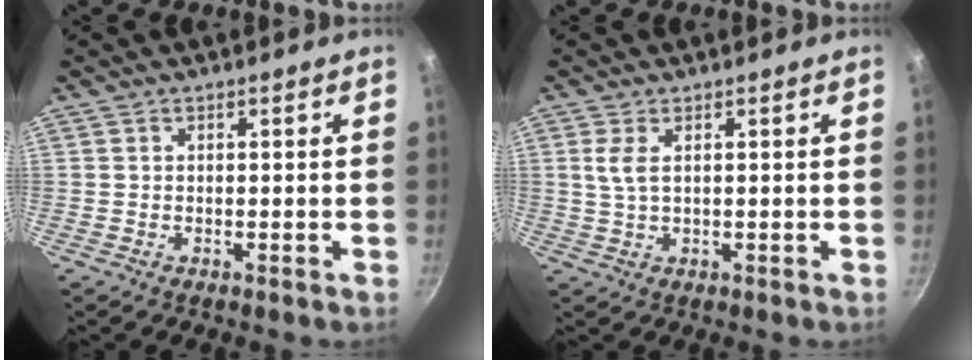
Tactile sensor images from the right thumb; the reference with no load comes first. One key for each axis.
{"total": 3.3, "fx": 1.0, "fy": 1.5, "fz": 2.8, "tx": -0.060, "ty": -0.005, "tz": 0.021}